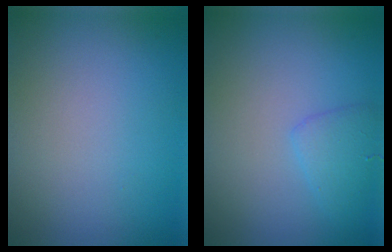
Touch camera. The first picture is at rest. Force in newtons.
{"total": 1.9, "press": 1.9, "slide": 0.1}